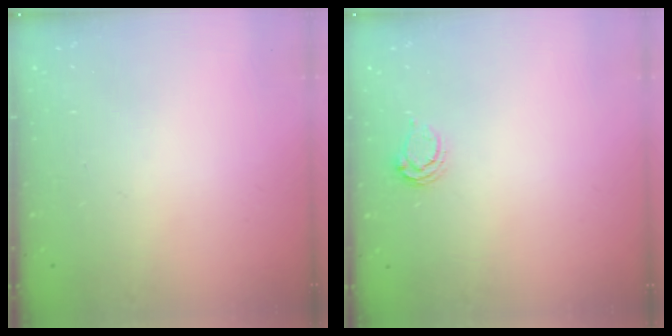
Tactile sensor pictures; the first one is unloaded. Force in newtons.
{"total": 3.9, "press": 3.8, "slide": 0.8}